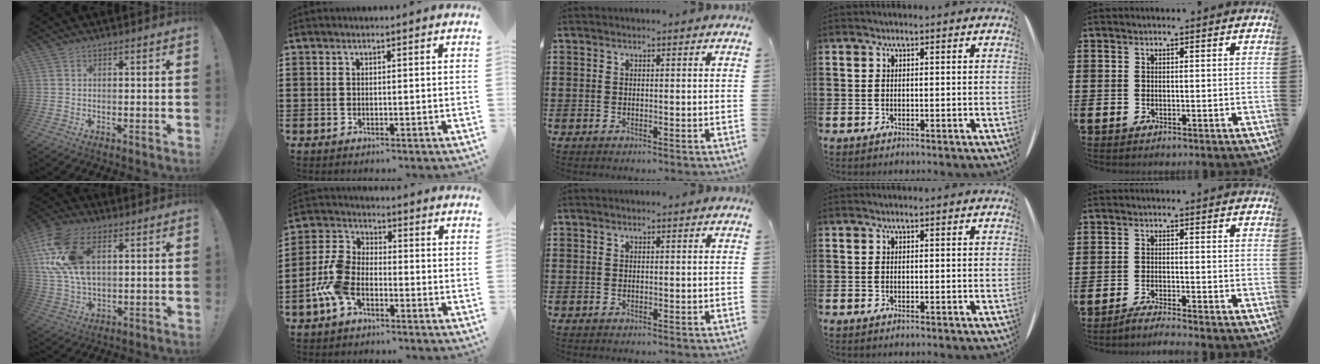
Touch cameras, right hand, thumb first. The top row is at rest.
{"thumb": {"total": 17.9, "force": [6.0, 11.0, 12.8], "torque": [-0.271, -0.010, 0.110]}, "index": {"total": 7.2, "force": [-3.2, 4.0, 5.1], "torque": [-0.137, 0.003, -0.069]}, "little": {"total": 1.8, "force": [-1.7, -0.2, 0.6], "torque": [-0.008, 0.002, -0.032]}}